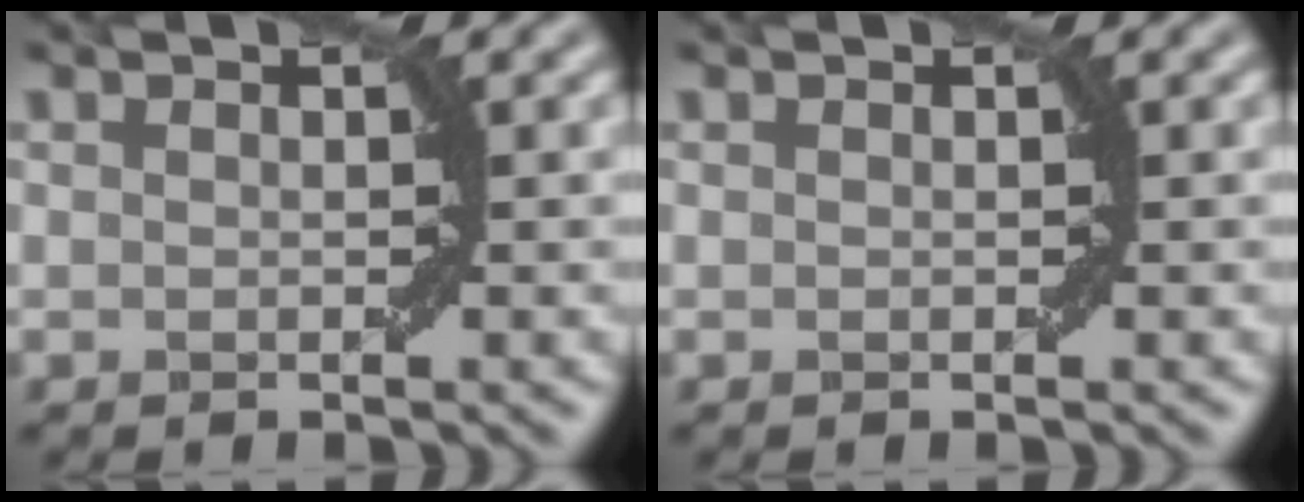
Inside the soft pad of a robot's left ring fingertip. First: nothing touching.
{"total": 0.0}